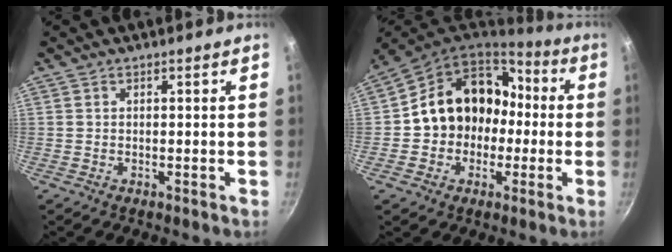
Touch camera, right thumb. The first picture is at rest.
{"total": 16.8, "force": [-1.4, 13.5, 9.9], "torque": [-0.117, 0.048, -0.029]}